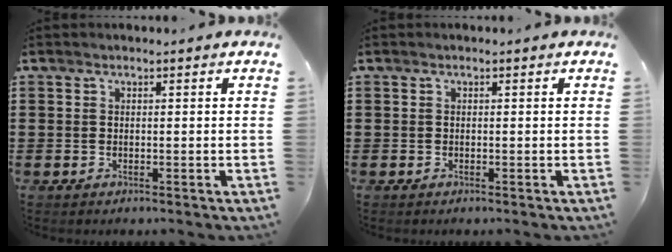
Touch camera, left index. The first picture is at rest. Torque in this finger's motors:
{"motor_torque": [0.00, 0.00, 0.01, -0.01]}